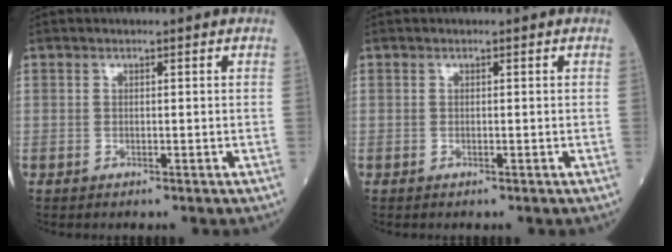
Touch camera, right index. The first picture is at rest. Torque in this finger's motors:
{"motor_torque": [0.10, 0.18, 0.01, 0.00]}